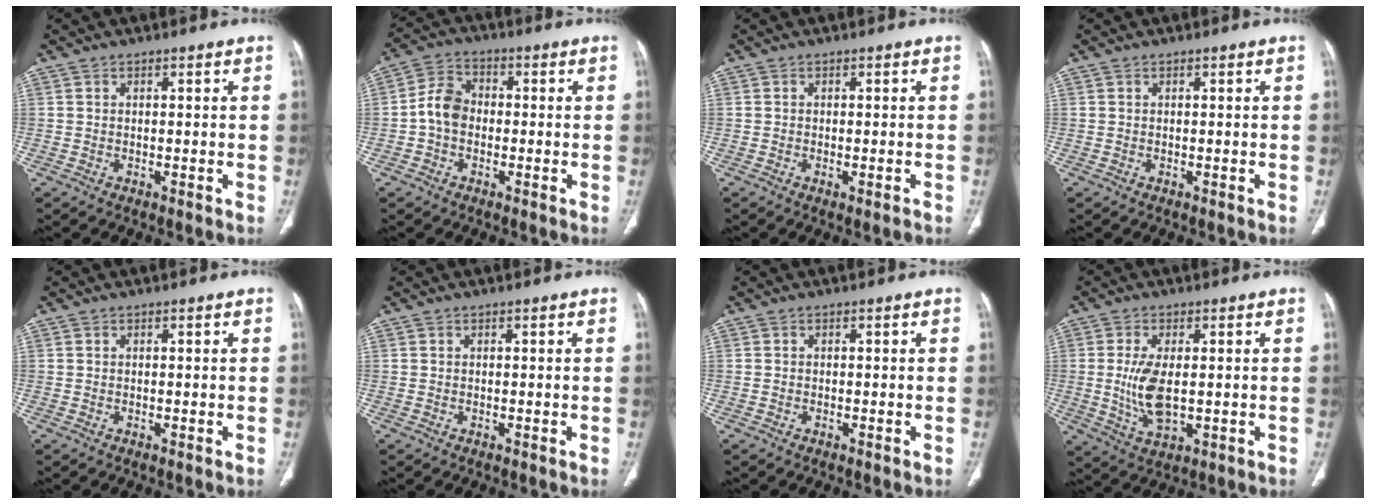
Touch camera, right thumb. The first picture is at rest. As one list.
[{"total": 6.5, "force": [-1.0, 5.0, 4.1], "torque": [-0.065, 0.022, -0.031]}, {"total": 1.2, "force": [-0.5, 0.3, 1.0], "torque": [-0.018, -0.003, -0.005]}, {"total": 0.0}, {"total": 0.0}, {"total": 0.0}, {"total": 0.0}, {"total": 8.1, "force": [-0.1, 3.7, 7.2], "torque": [-0.148, -0.014, 0.009]}]